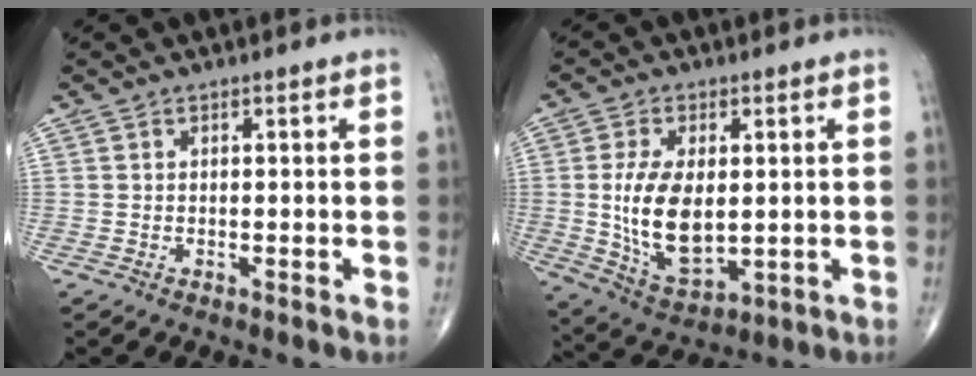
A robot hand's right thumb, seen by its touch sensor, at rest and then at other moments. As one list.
[{"total": 13.3, "force": [0.3, 7.1, 11.3], "torque": [-0.206, -0.018, 0.021]}]